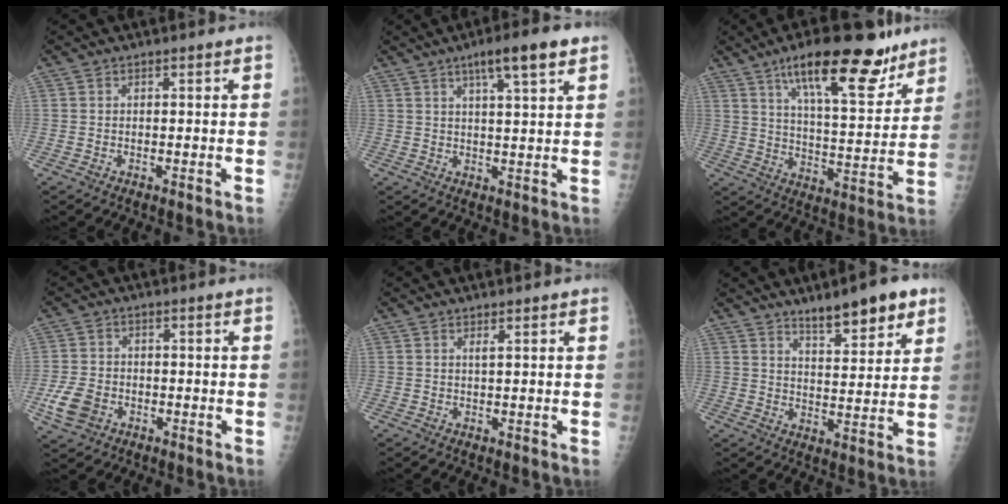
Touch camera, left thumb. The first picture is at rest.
{"total": 8.4, "force": [4.7, 1.2, 6.8], "torque": [-0.103, -0.012, 0.073]}
{"total": 19.7, "force": [12.7, 6.2, 13.6], "torque": [-0.174, -0.058, 0.204]}
{"total": 6.2, "force": [-2.2, 4.8, 3.3], "torque": [-0.065, 0.009, -0.038]}
{"total": 0.8, "force": [0.5, 0.0, 0.6], "torque": [-0.010, -0.003, 0.010]}
{"total": 10.7, "force": [7.4, 3.1, 7.1], "torque": [-0.080, -0.039, 0.113]}